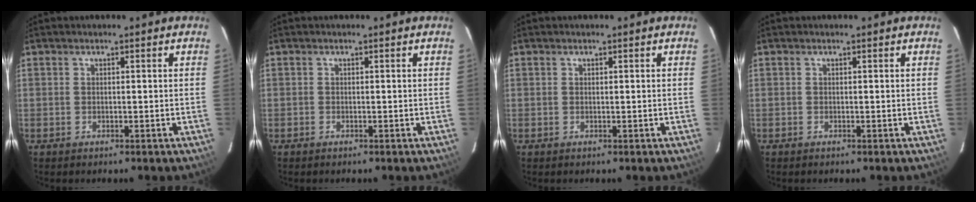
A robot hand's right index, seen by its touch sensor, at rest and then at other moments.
{"total": 0.0}
{"total": 0.0}
{"total": 0.0}